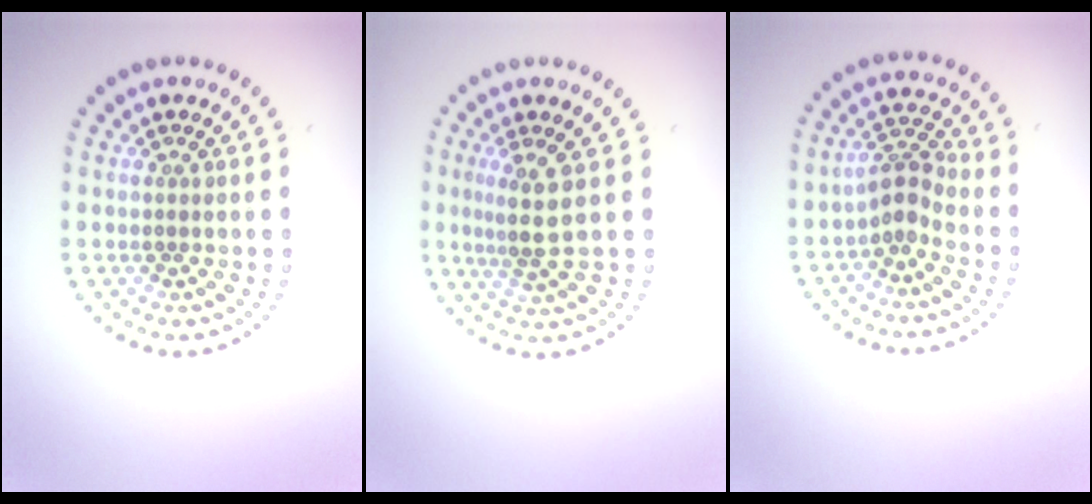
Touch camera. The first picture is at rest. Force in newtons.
{"total": 3.0, "press": 2.2, "slide": 2.0}
{"total": 2.3, "press": 1.7, "slide": 1.6}